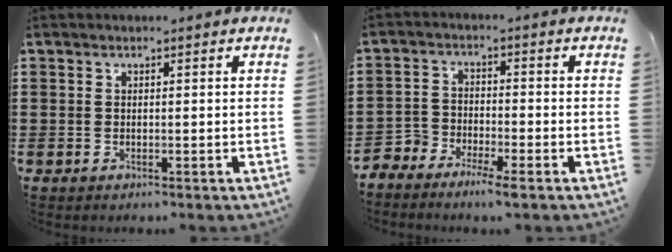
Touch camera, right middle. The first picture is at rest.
{"total": 3.8, "force": [-3.7, 0.4, 0.5], "torque": [-0.028, 0.000, -0.082]}